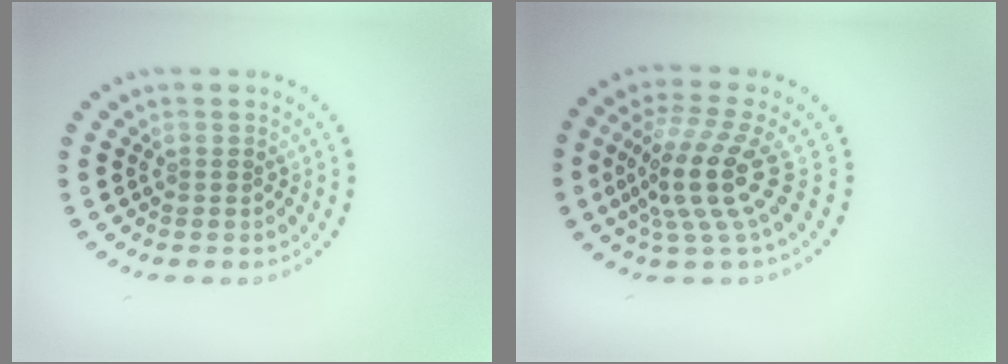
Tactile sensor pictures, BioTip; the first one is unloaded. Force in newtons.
{"total": 5.1, "press": 3.7, "slide": 3.6}